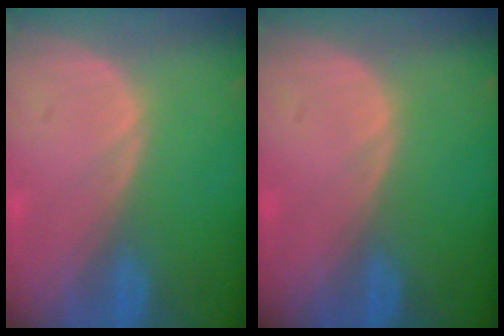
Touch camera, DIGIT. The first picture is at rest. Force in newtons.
{"total": 0.0}